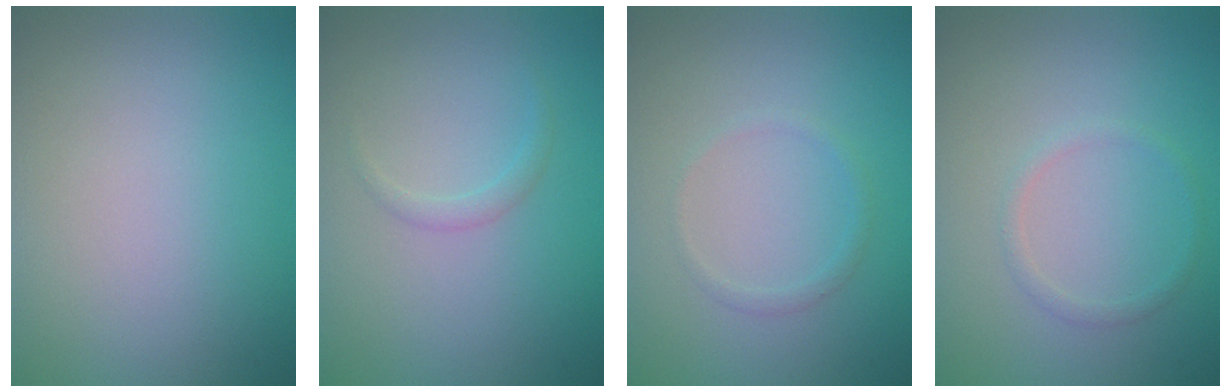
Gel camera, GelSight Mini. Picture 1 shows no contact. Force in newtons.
{"total": 0.9, "press": 0.9, "slide": 0.1}
{"total": 0.9, "press": 0.9, "slide": 0.1}
{"total": 1.0, "press": 1.0, "slide": 0.1}